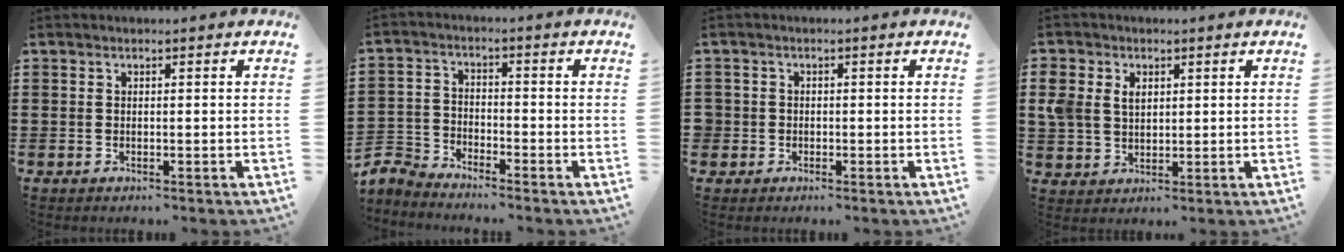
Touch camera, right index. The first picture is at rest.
{"total": 4.7, "force": [-4.6, 0.9, 0.5], "torque": [-0.040, -0.005, -0.103]}
{"total": 1.4, "force": [-0.5, 1.3, 0.1], "torque": [-0.007, 0.004, -0.013]}
{"total": 4.6, "force": [1.4, 3.6, 2.5], "torque": [-0.068, 0.011, 0.023]}